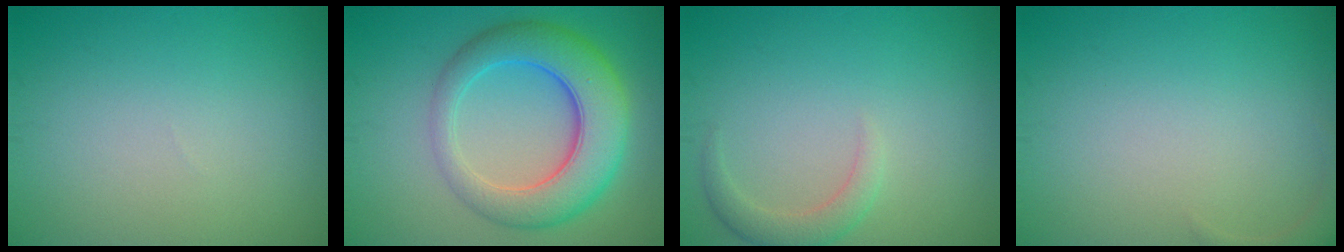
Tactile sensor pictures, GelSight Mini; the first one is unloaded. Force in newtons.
{"total": 8.0, "press": 8.0, "slide": 0.3}
{"total": 2.1, "press": 2.1, "slide": 0.2}
{"total": 1.7, "press": 1.7, "slide": 0.2}